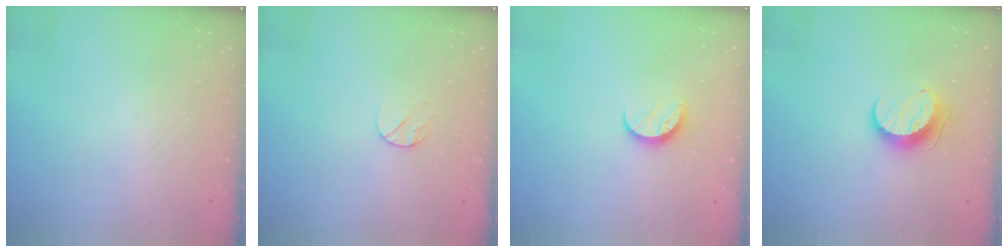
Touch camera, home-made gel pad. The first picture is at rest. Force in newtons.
{"total": 5.3, "press": 5.2, "slide": 0.6}
{"total": 7.0, "press": 7.0, "slide": 0.6}
{"total": 9.8, "press": 9.8, "slide": 0.1}